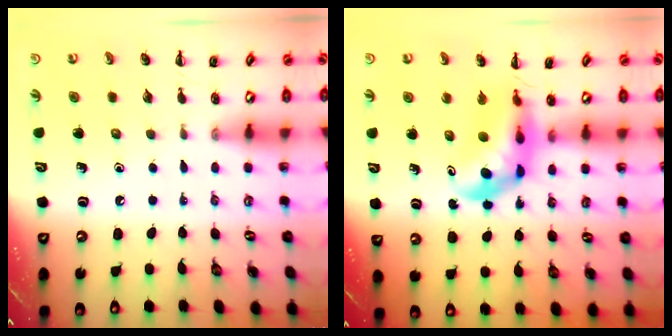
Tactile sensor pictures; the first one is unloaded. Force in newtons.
{"total": 5.7, "press": 5.6, "slide": 1.3}